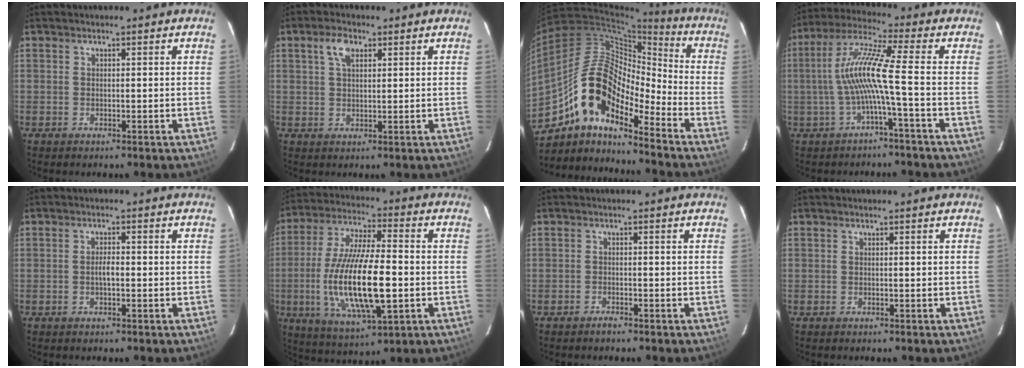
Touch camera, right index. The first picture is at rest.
{"total": 4.0, "force": [1.9, 2.1, 2.8], "torque": [-0.053, 0.011, 0.034]}
{"total": 16.0, "force": [-10.8, 5.8, 10.3], "torque": [-0.174, 0.008, -0.216]}
{"total": 9.7, "force": [-2.0, -1.0, 9.4], "torque": [-0.199, 0.012, -0.035]}
{"total": 1.8, "force": [-0.4, 0.6, 1.7], "torque": [-0.032, 0.004, -0.009]}
{"total": 18.9, "force": [-3.4, 5.2, 17.8], "torque": [-0.357, -0.015, -0.057]}
{"total": 1.2, "force": [-1.1, 0.2, 0.4], "torque": [-0.009, 0.000, -0.022]}
{"total": 0.0}